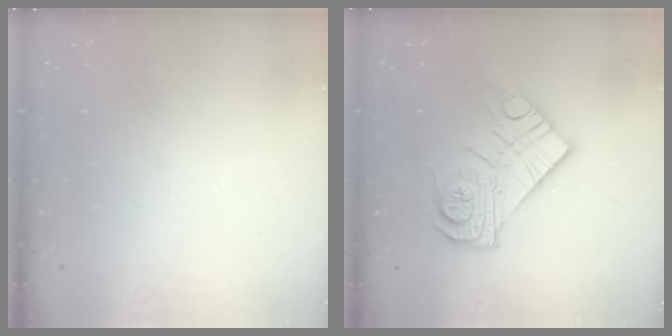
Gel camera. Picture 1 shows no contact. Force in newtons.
{"total": 14.1, "press": 14.1, "slide": 1.0}